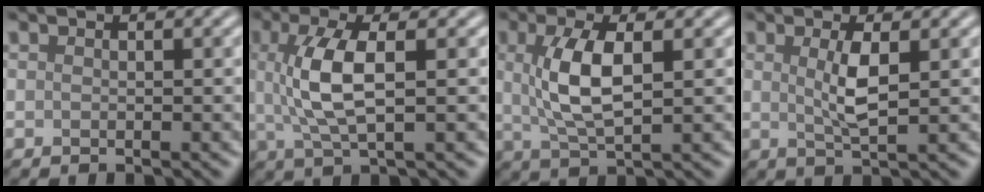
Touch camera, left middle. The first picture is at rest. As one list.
[{"total": 5.3, "force": [0.7, 1.7, 5.0], "torque": [-0.111, 0.002, 0.016]}, {"total": 5.2, "force": [0.9, 1.8, 4.8], "torque": [-0.104, 0.003, 0.019]}, {"total": 3.0, "force": [0.6, 0.6, 2.8], "torque": [-0.059, -0.004, 0.014]}]